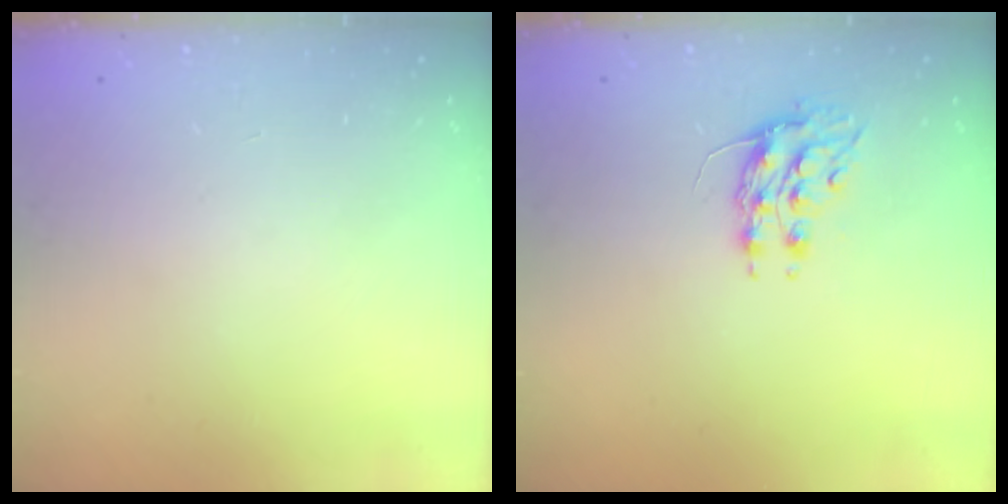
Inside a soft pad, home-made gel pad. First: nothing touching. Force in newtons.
{"total": 8.1, "press": 8.1, "slide": 0.7}